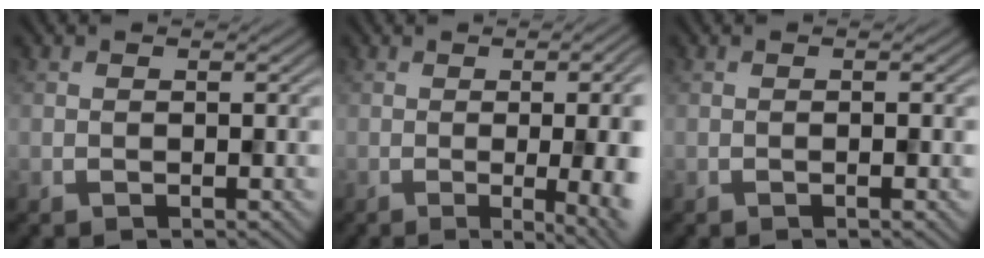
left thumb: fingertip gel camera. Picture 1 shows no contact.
{"total": 14.1, "force": [-1.2, 5.2, 13.1], "torque": [-0.110, 0.007, -0.007]}
{"total": 1.2, "force": [-0.2, -0.1, 1.2], "torque": [-0.016, 0.001, -0.008]}